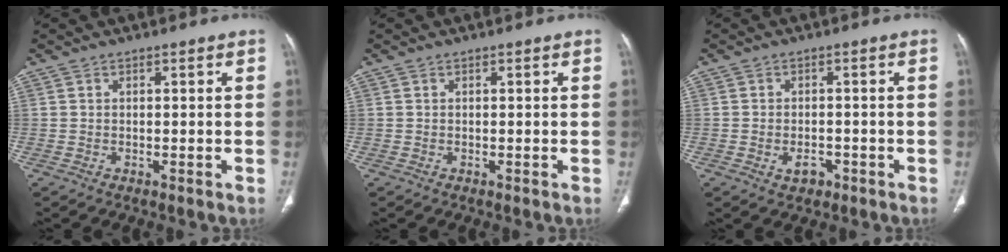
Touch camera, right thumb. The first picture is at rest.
{"total": 0.0}
{"total": 2.9, "force": [-1.3, 2.0, 1.7], "torque": [-0.021, 0.008, -0.013]}